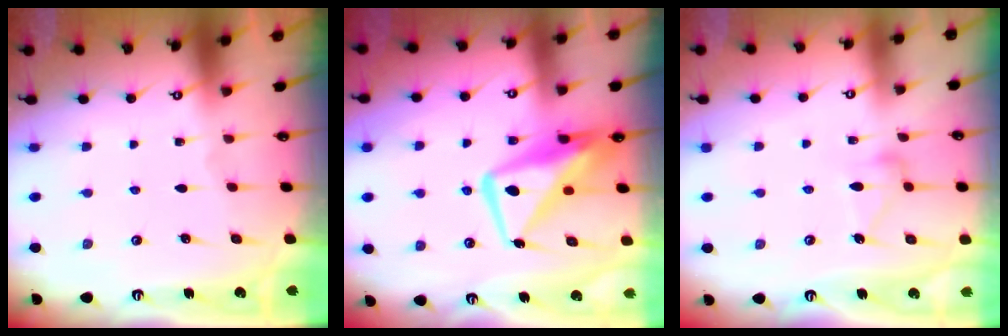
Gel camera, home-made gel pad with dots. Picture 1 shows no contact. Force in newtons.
{"total": 13.2, "press": 13.1, "slide": 1.4}
{"total": 11.1, "press": 11.1, "slide": 0.3}